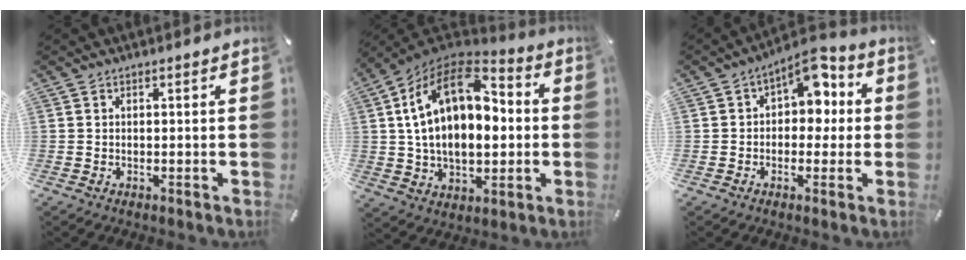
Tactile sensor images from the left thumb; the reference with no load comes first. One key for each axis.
{"total": 20.9, "fx": 3.2, "fy": 13.3, "fz": 15.7, "tx": -0.286, "ty": -0.008, "tz": 0.047}
{"total": 8.9, "fx": 2.9, "fy": 5.7, "fz": 6.2, "tx": -0.083, "ty": -0.013, "tz": 0.048}